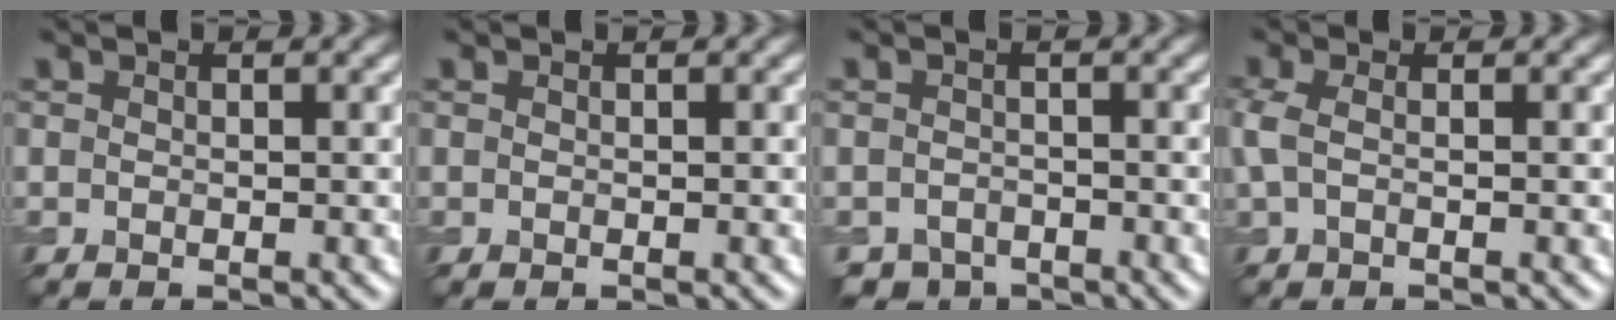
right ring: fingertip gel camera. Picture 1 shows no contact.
{"total": 0.0}
{"total": 2.5, "force": [-2.2, 1.2, 0.4], "torque": [0.001, -0.006, -0.040]}
{"total": 1.8, "force": [0.1, 0.8, 1.7], "torque": [-0.042, 0.003, -0.003]}